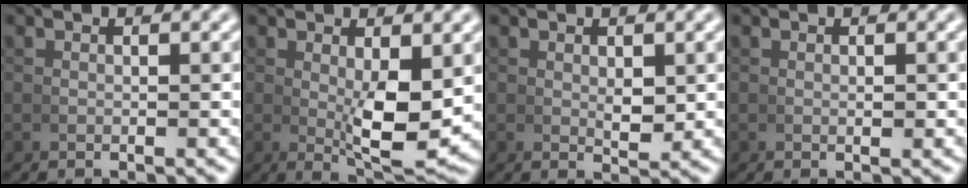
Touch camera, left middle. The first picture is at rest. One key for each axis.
{"total": 5.3, "fx": 0.5, "fy": 1.5, "fz": 5.0, "tx": -0.079, "ty": -0.023, "tz": 0.016}
{"total": 1.7, "fx": 0.4, "fy": 0.7, "fz": 1.5, "tx": -0.023, "ty": -0.010, "tz": 0.013}
{"total": 0.5, "fx": 0.1, "fy": 0.2, "fz": 0.5, "tx": -0.008, "ty": 0.000, "tz": 0.003}